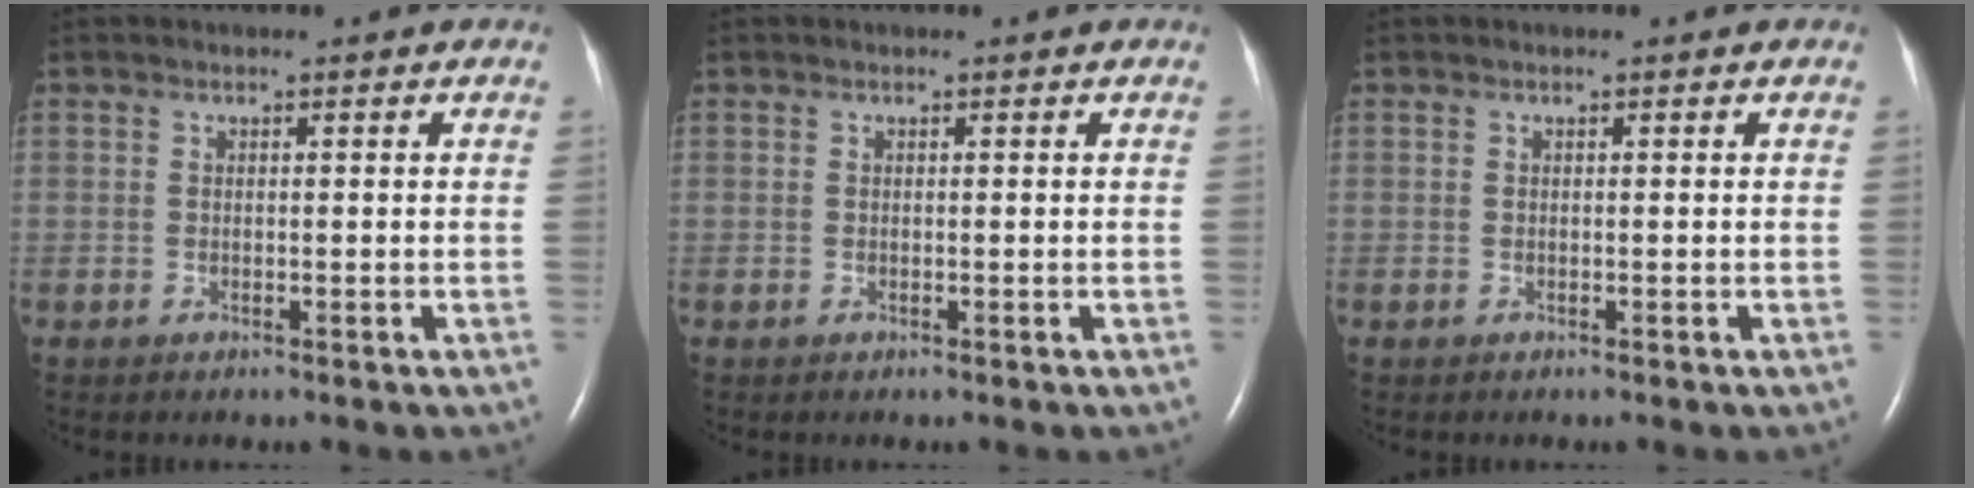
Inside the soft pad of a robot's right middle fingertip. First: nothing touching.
{"total": 0.0}
{"total": 0.0}